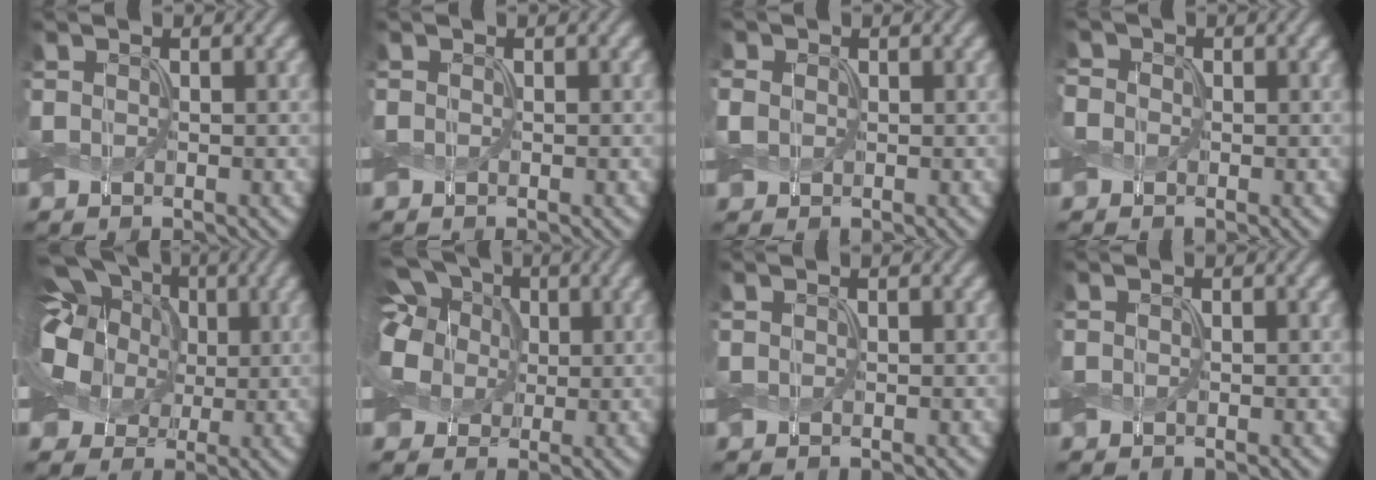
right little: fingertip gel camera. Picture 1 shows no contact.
{"total": 0.0}
{"total": 1.2, "force": [0.2, 1.1, 0.5], "torque": [-0.013, 0.002, 0.003]}
{"total": 3.2, "force": [0.8, 2.8, 1.3], "torque": [-0.040, 0.016, -0.002]}
{"total": 11.2, "force": [3.5, 8.6, 6.2], "torque": [-0.148, 0.045, 0.026]}
{"total": 9.4, "force": [3.1, 7.3, 5.1], "torque": [-0.119, 0.038, 0.022]}
{"total": 0.0}
{"total": 0.0}